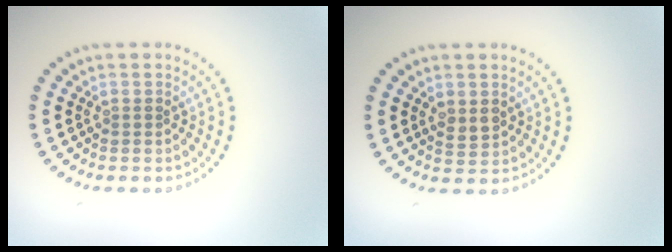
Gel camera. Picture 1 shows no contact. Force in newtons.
{"total": 1.6, "press": 1.6, "slide": 0.1}